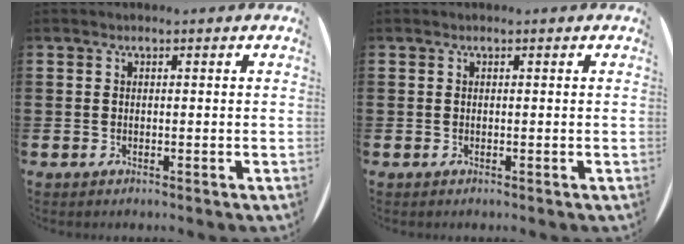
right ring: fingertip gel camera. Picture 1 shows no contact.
{"total": 0.0}